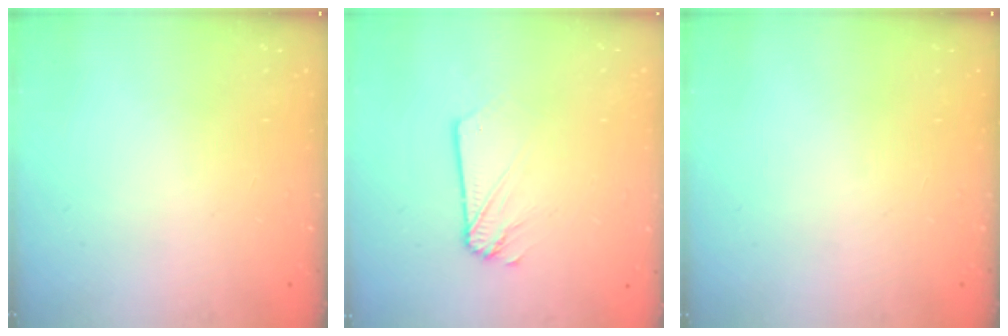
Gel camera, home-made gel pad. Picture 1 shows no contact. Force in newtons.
{"total": 1.9, "press": 1.9, "slide": 0.1}
{"total": 0.0}